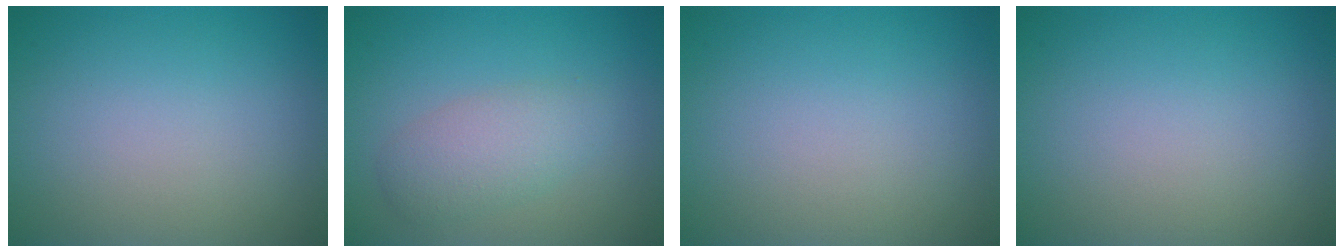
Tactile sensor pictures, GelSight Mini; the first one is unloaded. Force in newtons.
{"total": 3.0, "press": 3.0, "slide": 0.1}
{"total": 0.0}
{"total": 0.0}